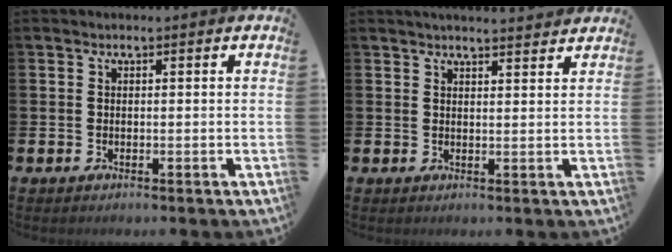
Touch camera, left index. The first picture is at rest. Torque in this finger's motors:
{"motor_torque": [1.05, -1.08, 0.09, 0.03]}